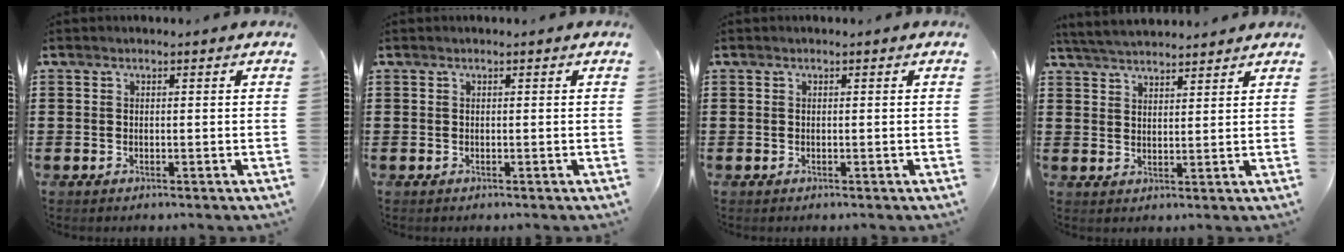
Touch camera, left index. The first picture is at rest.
{"total": 0.0}
{"total": 0.0}
{"total": 4.0, "force": [4.0, 0.2, 0.7], "torque": [-0.027, -0.010, 0.073]}